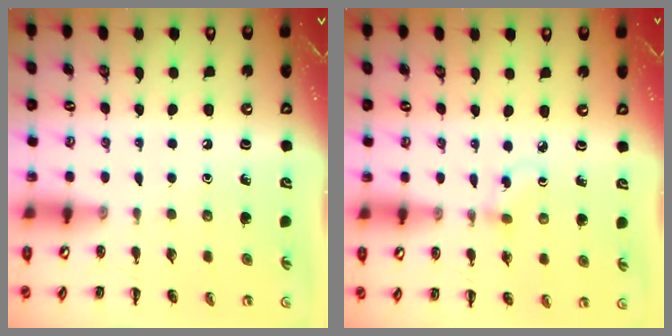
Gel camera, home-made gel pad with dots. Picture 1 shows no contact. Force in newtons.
{"total": 1.7, "press": 1.5, "slide": 0.8}